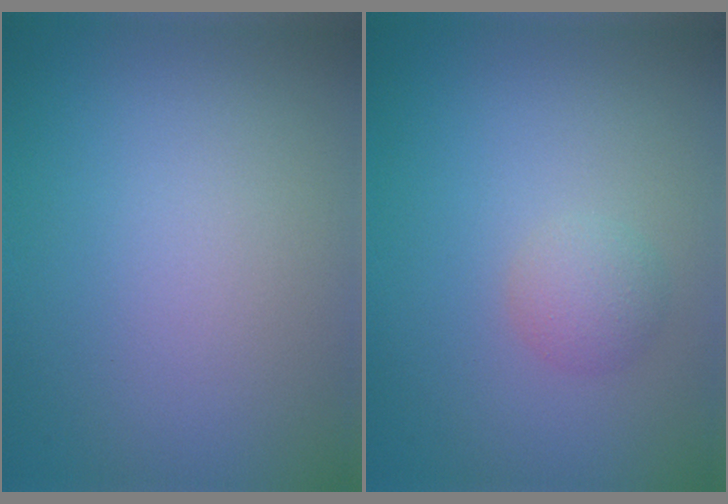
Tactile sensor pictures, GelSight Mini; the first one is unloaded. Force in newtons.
{"total": 1.7, "press": 1.7, "slide": 0.0}